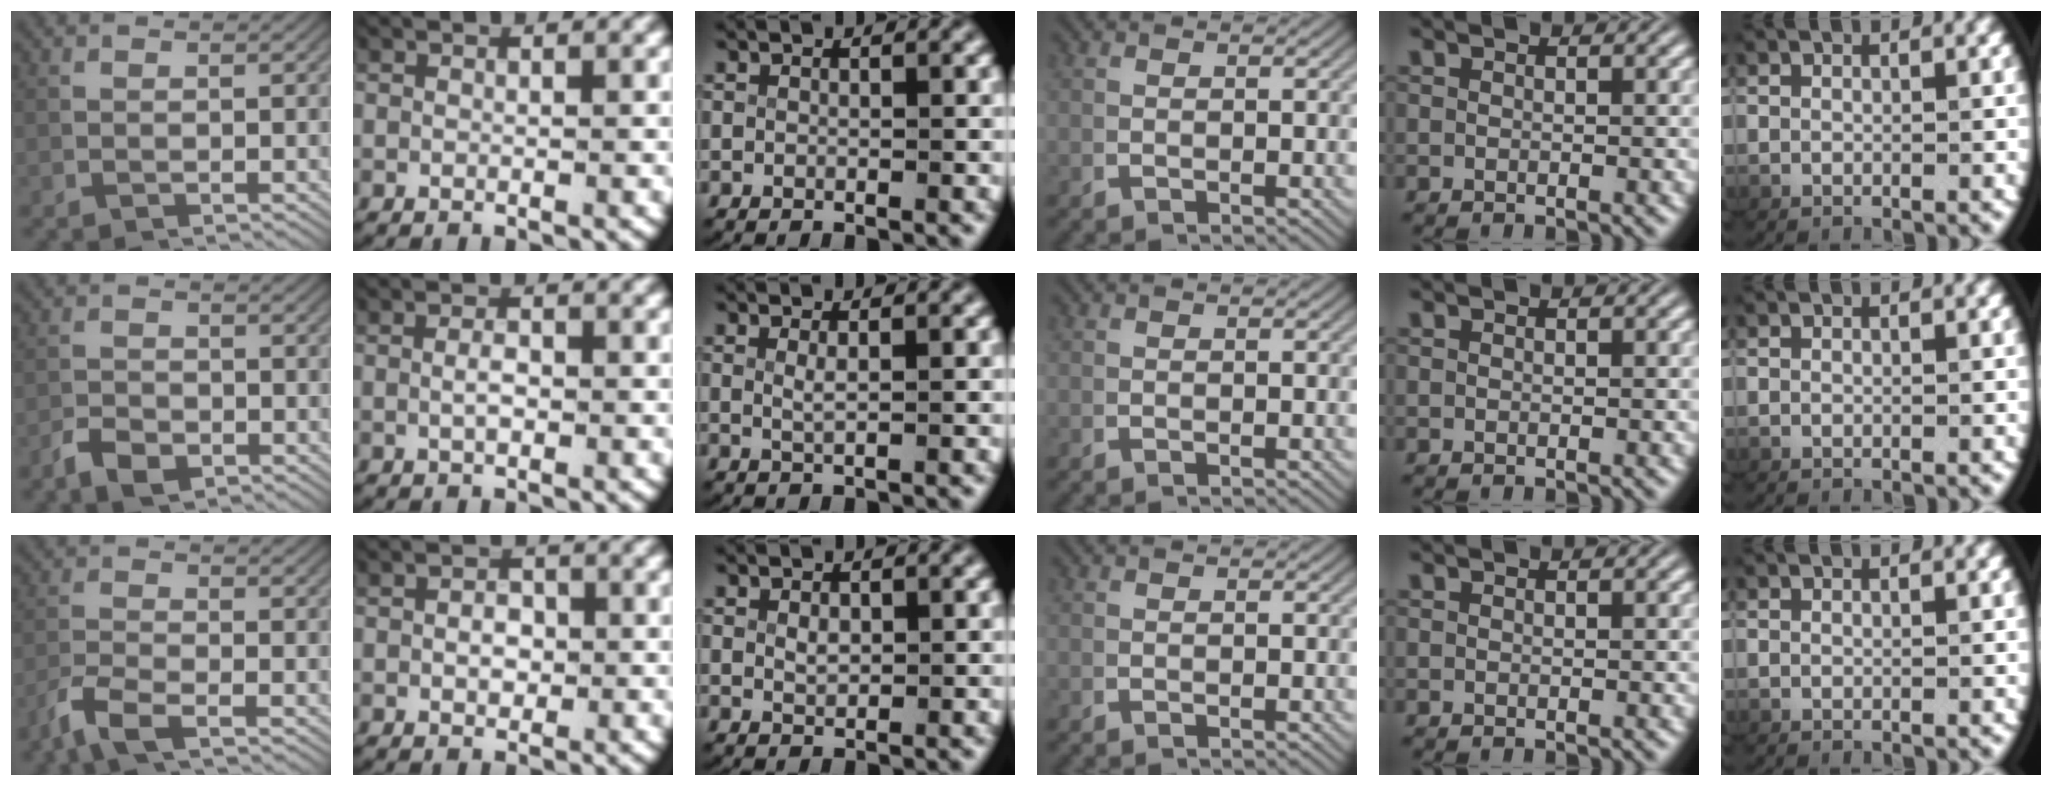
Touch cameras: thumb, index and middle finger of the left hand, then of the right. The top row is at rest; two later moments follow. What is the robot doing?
{"motion": "lift_and_place", "object": "card"}